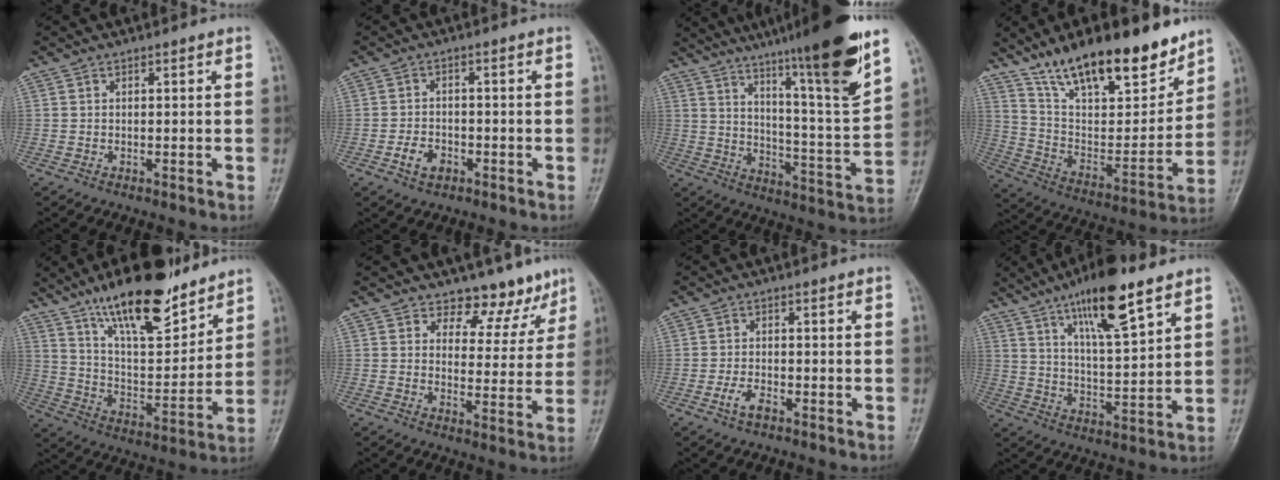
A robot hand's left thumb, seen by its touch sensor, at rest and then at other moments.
{"total": 4.2, "force": [-1.9, 2.8, 2.4], "torque": [-0.036, 0.014, -0.033]}
{"total": 22.7, "force": [15.5, 1.2, 16.5], "torque": [-0.227, -0.065, 0.239]}
{"total": 23.8, "force": [17.0, 8.5, 14.4], "torque": [-0.187, -0.071, 0.289]}
{"total": 20.0, "force": [14.2, 6.8, 12.4], "torque": [-0.165, -0.075, 0.245]}
{"total": 8.8, "force": [7.1, 5.0, 1.7], "torque": [0.018, -0.049, 0.087]}
{"total": 3.2, "force": [-1.7, 1.5, 2.2], "torque": [-0.046, 0.011, -0.033]}
{"total": 15.7, "force": [9.5, 3.7, 12.0], "torque": [-0.189, -0.042, 0.166]}